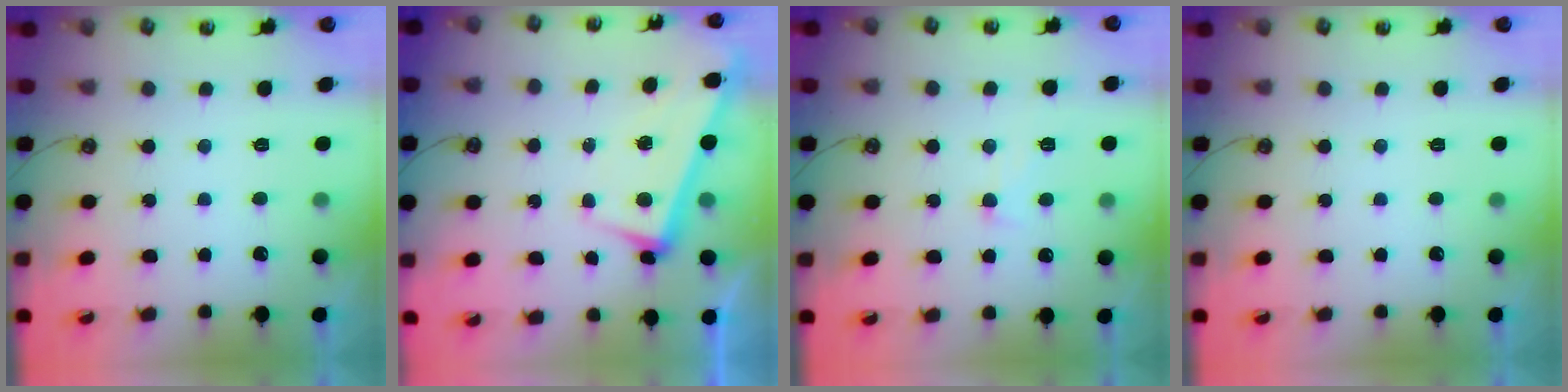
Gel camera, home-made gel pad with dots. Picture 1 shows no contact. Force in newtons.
{"total": 3.4, "press": 3.3, "slide": 1.0}
{"total": 2.6, "press": 2.5, "slide": 0.6}
{"total": 0.0}